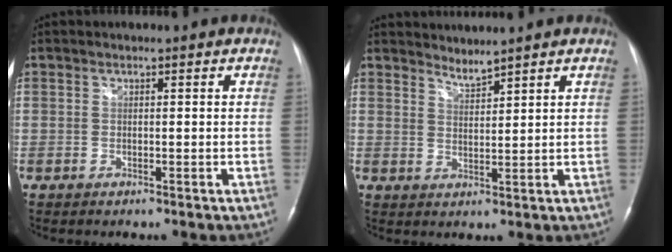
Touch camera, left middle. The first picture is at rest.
{"total": 2.3, "force": [2.3, -0.4, 0.0], "torque": [-0.002, -0.004, 0.047]}